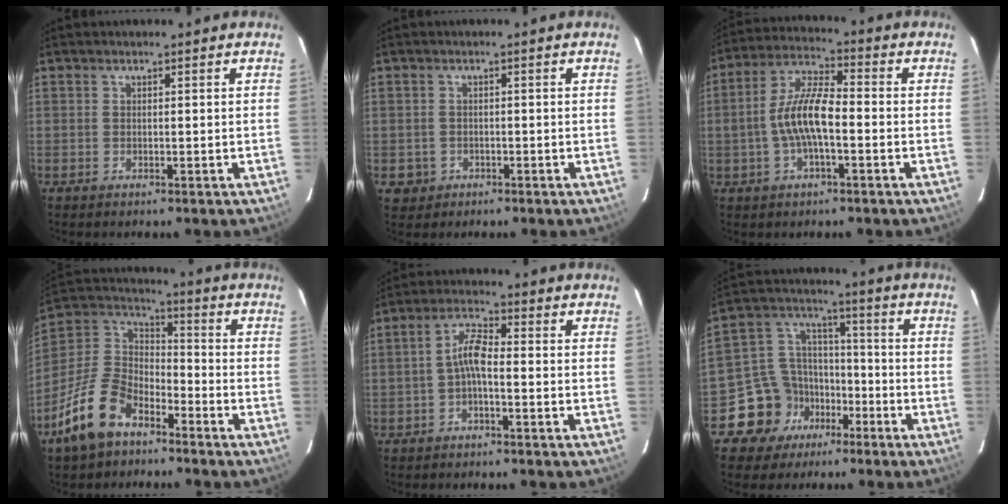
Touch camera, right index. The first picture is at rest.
{"total": 3.2, "force": [-0.9, 3.0, 0.5], "torque": [-0.018, 0.005, -0.007]}
{"total": 9.9, "force": [-1.9, 3.3, 9.2], "torque": [-0.189, 0.011, -0.037]}
{"total": 15.2, "force": [-9.5, 8.2, 8.7], "torque": [-0.190, 0.013, -0.176]}
{"total": 4.4, "force": [-1.5, 1.3, 3.9], "torque": [-0.083, 0.015, -0.031]}
{"total": 11.6, "force": [-6.7, 9.2, 2.4], "torque": [-0.065, 0.054, -0.107]}